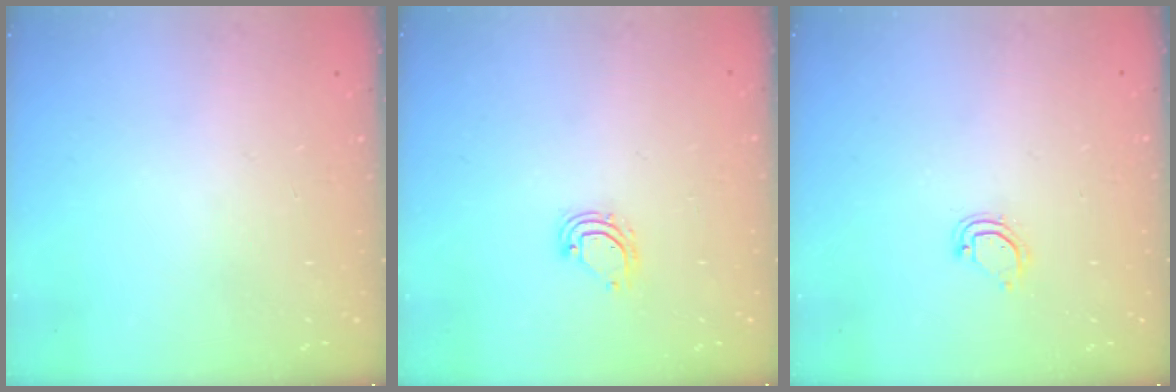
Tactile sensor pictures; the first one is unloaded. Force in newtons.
{"total": 4.9, "press": 4.9, "slide": 0.4}
{"total": 4.7, "press": 4.7, "slide": 0.2}